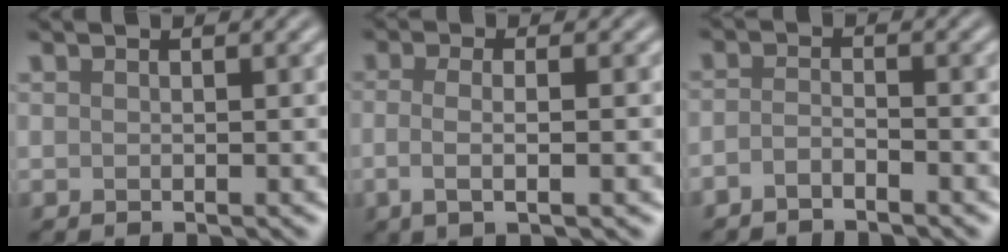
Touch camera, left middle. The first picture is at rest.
{"total": 3.3, "force": [-0.4, 1.2, 3.1], "torque": [-0.052, -0.006, -0.011]}
{"total": 1.5, "force": [-1.2, 0.4, 0.8], "torque": [-0.019, 0.000, -0.030]}